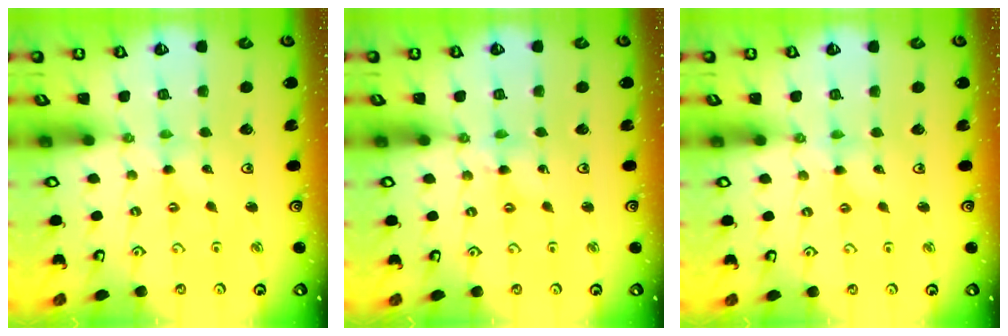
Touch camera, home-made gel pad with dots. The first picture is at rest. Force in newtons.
{"total": 1.4, "press": 1.4, "slide": 0.1}
{"total": 1.5, "press": 1.5, "slide": 0.1}